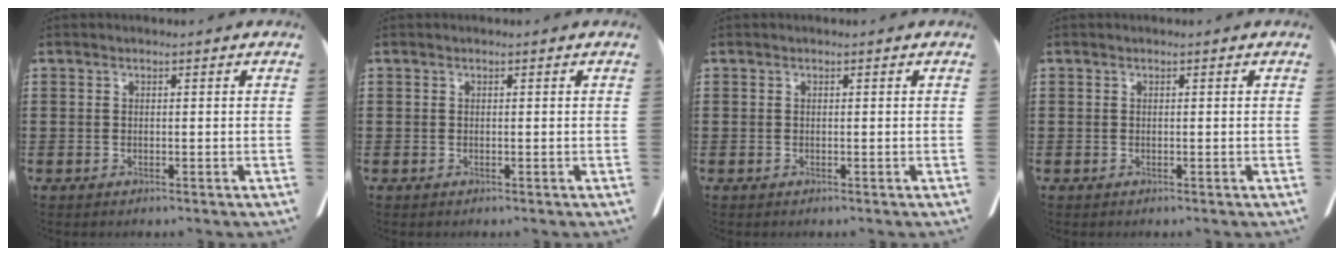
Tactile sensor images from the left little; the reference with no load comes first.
{"total": 0.0}
{"total": 0.0}
{"total": 0.0}